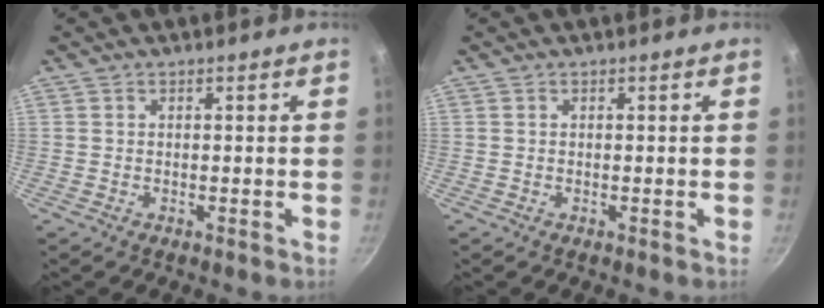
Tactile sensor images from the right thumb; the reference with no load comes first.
{"total": 0.0}